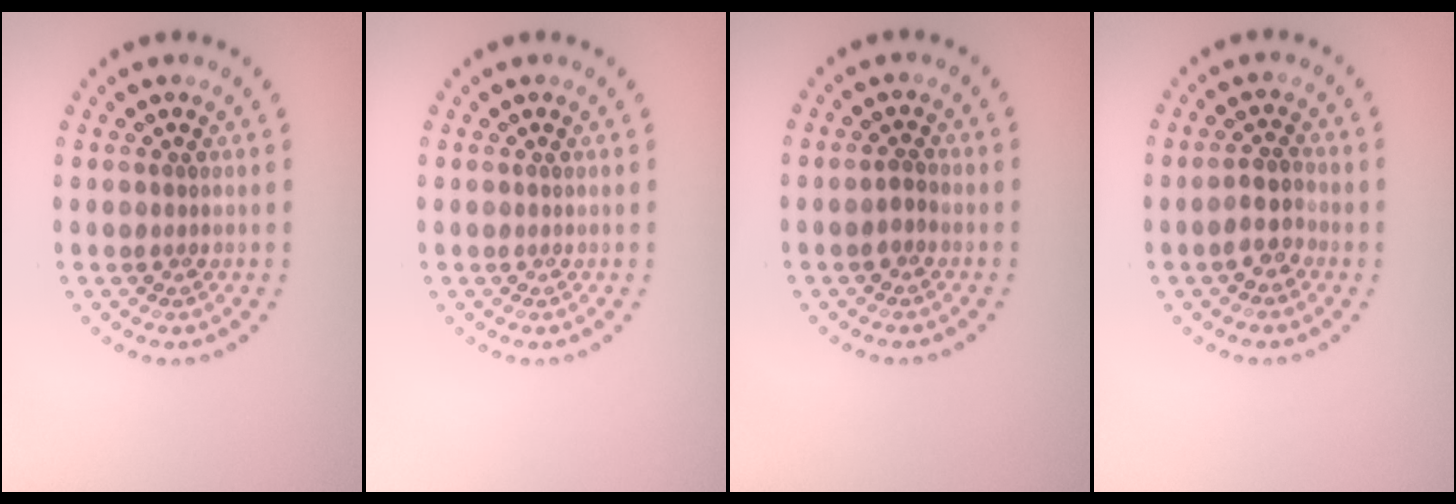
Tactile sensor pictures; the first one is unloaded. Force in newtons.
{"total": 0.0}
{"total": 1.0, "press": 1.0, "slide": 0.3}
{"total": 2.1, "press": 2.0, "slide": 0.8}